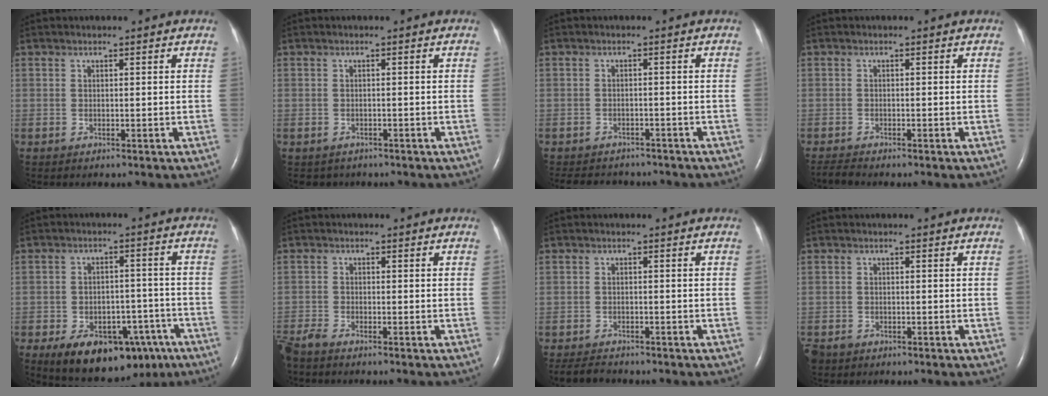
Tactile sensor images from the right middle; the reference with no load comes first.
{"total": 2.4, "force": [-1.9, 1.3, -0.3], "torque": [-0.006, 0.002, -0.028]}
{"total": 8.5, "force": [-7.7, 3.2, 1.9], "torque": [-0.036, 0.001, -0.097]}
{"total": 1.5, "force": [-1.4, -0.3, 0.2], "torque": [-0.012, -0.010, -0.028]}
{"total": 16.4, "force": [-10.0, 8.9, 9.5], "torque": [-0.140, 0.016, -0.137]}
{"total": 3.6, "force": [-3.3, 0.2, 1.4], "torque": [-0.029, -0.013, -0.065]}
{"total": 4.1, "force": [-3.9, 1.0, 1.0], "torque": [-0.020, -0.013, -0.062]}
{"total": 3.0, "force": [-2.2, 1.8, 0.6], "torque": [-0.015, 0.000, -0.039]}